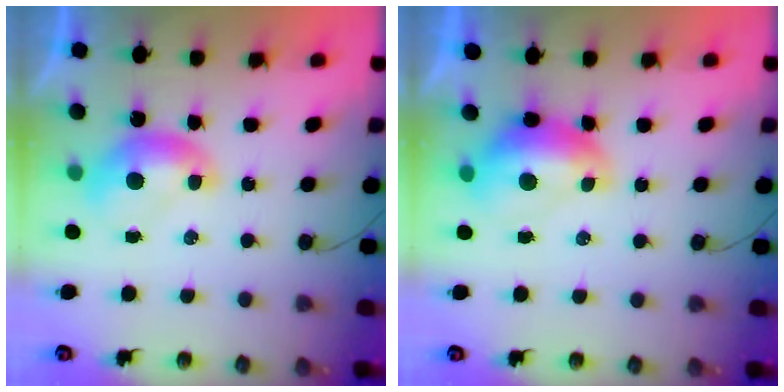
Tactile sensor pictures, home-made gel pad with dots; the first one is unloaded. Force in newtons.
{"total": 2.8, "press": 2.7, "slide": 0.7}